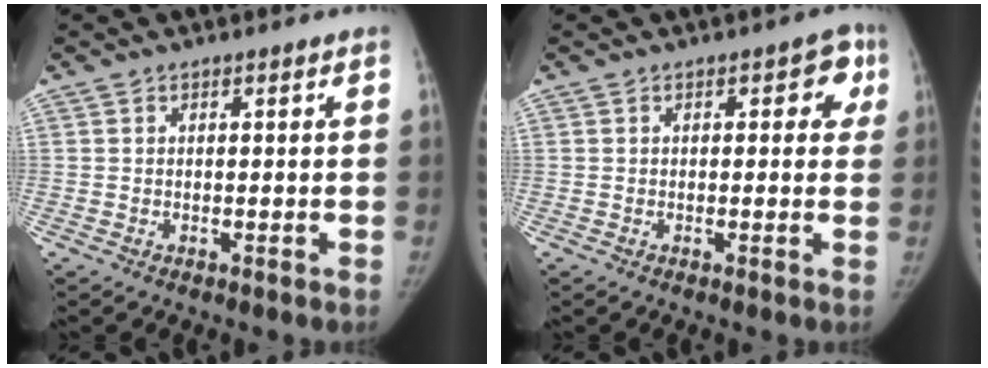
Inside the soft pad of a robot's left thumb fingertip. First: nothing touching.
{"total": 4.4, "force": [1.3, 2.7, 3.2], "torque": [0.007, 0.003, 0.001]}